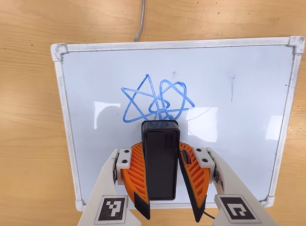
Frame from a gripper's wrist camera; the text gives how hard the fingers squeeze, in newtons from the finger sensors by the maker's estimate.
{"total": 7.1, "left": 6.5, "right": 7.7}